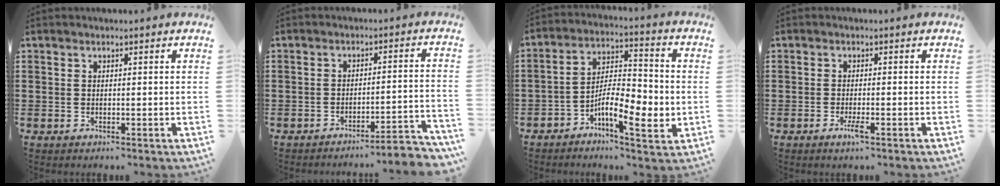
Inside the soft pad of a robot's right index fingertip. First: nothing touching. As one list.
[{"total": 3.9, "force": [-3.6, -0.2, 1.6], "torque": [-0.029, -0.012, -0.073]}, {"total": 9.3, "force": [-3.8, 3.2, 7.9], "torque": [-0.149, -0.001, -0.070]}, {"total": 2.0, "force": [-1.0, 0.2, 1.7], "torque": [-0.043, -0.009, -0.022]}]